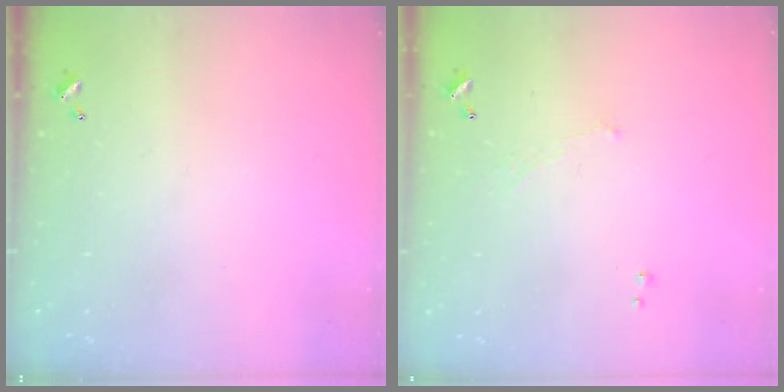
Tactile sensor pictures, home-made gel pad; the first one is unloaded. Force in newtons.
{"total": 1.1, "press": 1.0, "slide": 0.6}